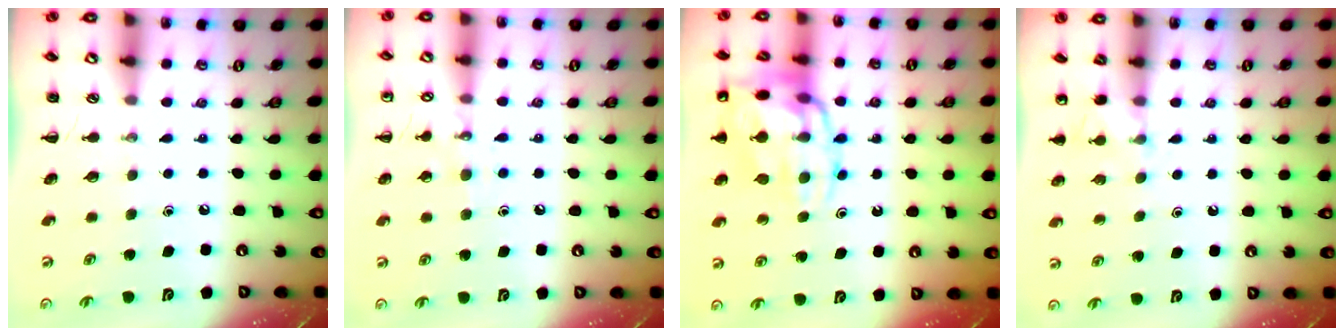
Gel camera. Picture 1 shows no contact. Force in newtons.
{"total": 7.4, "press": 7.3, "slide": 1.7}
{"total": 17.8, "press": 17.7, "slide": 2.1}
{"total": 5.8, "press": 5.5, "slide": 1.9}